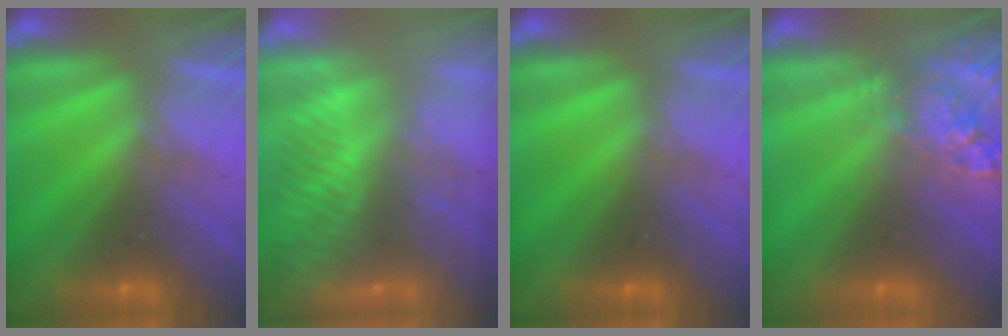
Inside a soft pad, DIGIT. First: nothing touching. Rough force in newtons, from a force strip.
{"total": 9.2}
{"total": 0.0}
{"total": 2.7}